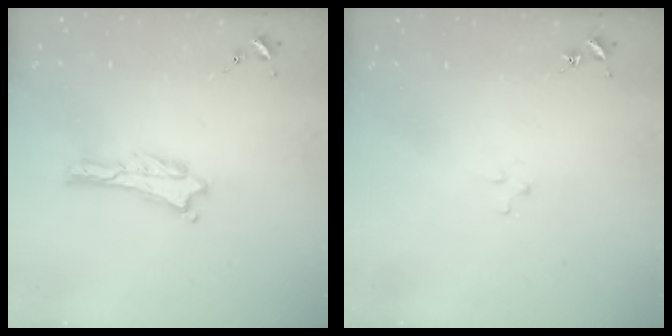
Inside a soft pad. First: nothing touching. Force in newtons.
{"total": 1.8, "press": 1.8, "slide": 0.1}